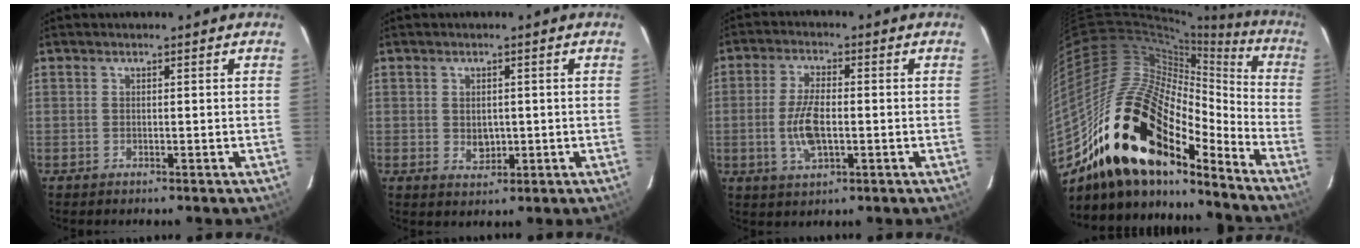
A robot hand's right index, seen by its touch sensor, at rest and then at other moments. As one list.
[{"total": 3.5, "force": [-0.2, 2.7, 2.3], "torque": [-0.034, -0.002, 0.002]}, {"total": 8.1, "force": [-1.3, 3.5, 7.2], "torque": [-0.146, -0.002, -0.023]}, {"total": 25.3, "force": [-16.8, 12.0, 14.6], "torque": [-0.256, 0.012, -0.296]}]